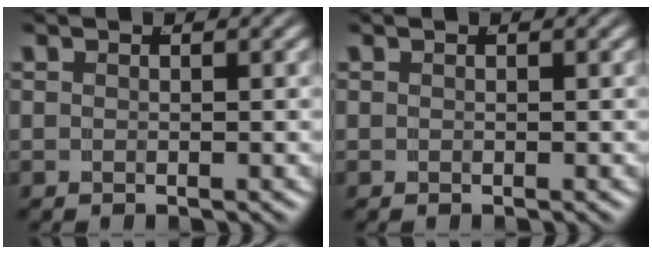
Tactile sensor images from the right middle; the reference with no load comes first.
{"total": 0.0}